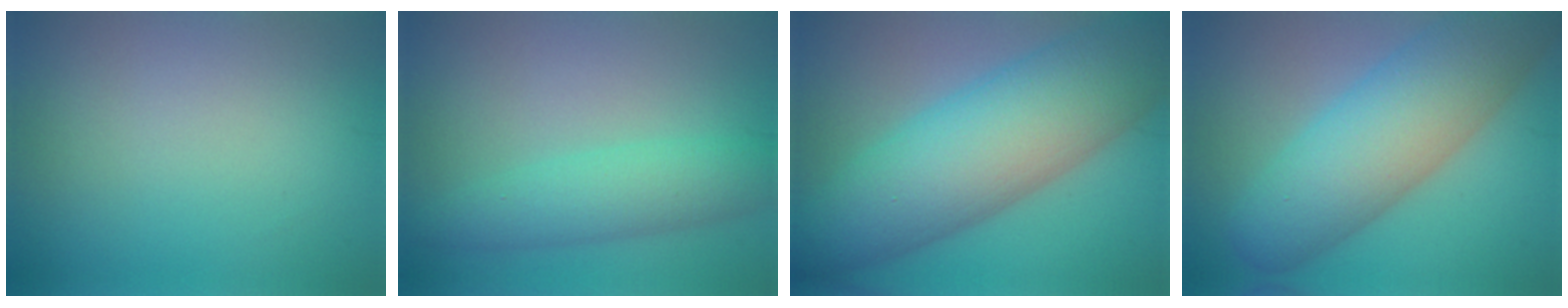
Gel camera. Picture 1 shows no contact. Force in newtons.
{"total": 4.4, "press": 4.4, "slide": 0.1}
{"total": 12.4, "press": 12.4, "slide": 0.4}
{"total": 9.7, "press": 9.7, "slide": 0.3}